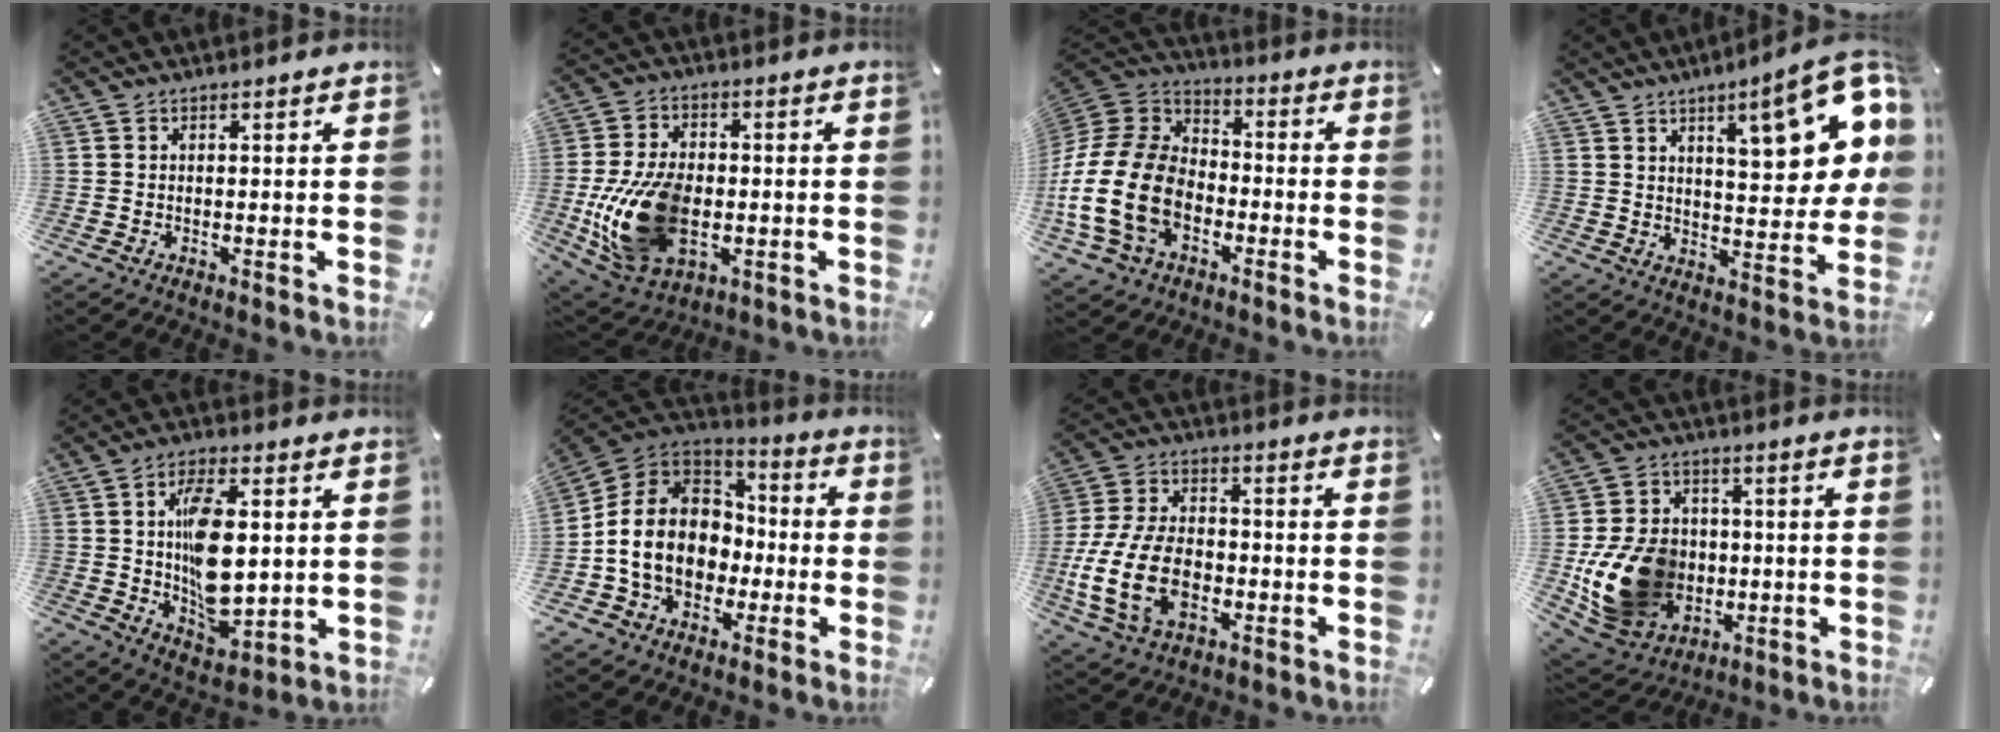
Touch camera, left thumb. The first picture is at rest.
{"total": 19.2, "force": [-3.3, 12.5, 14.2], "torque": [-0.298, 0.000, -0.049]}
{"total": 19.9, "force": [-6.6, 14.1, 12.5], "torque": [-0.279, 0.032, -0.113]}
{"total": 18.6, "force": [8.8, 6.2, 15.2], "torque": [-0.198, -0.050, 0.133]}
{"total": 13.9, "force": [1.7, 7.8, 11.4], "torque": [-0.194, -0.007, 0.029]}
{"total": 15.2, "force": [-2.4, 12.7, 7.9], "torque": [-0.168, 0.027, -0.038]}
{"total": 16.2, "force": [-4.4, 10.7, 11.3], "torque": [-0.250, 0.014, -0.076]}
{"total": 16.7, "force": [-2.5, 13.5, 9.5], "torque": [-0.191, 0.010, -0.040]}